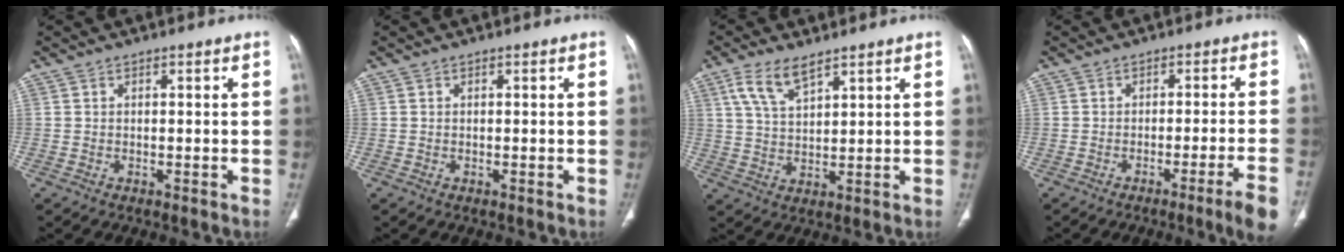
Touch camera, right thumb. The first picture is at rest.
{"total": 0.0}
{"total": 7.2, "force": [4.5, 2.9, 4.8], "torque": [-0.091, -0.015, 0.094]}
{"total": 7.5, "force": [-4.4, -0.6, 6.0], "torque": [-0.081, 0.010, -0.062]}